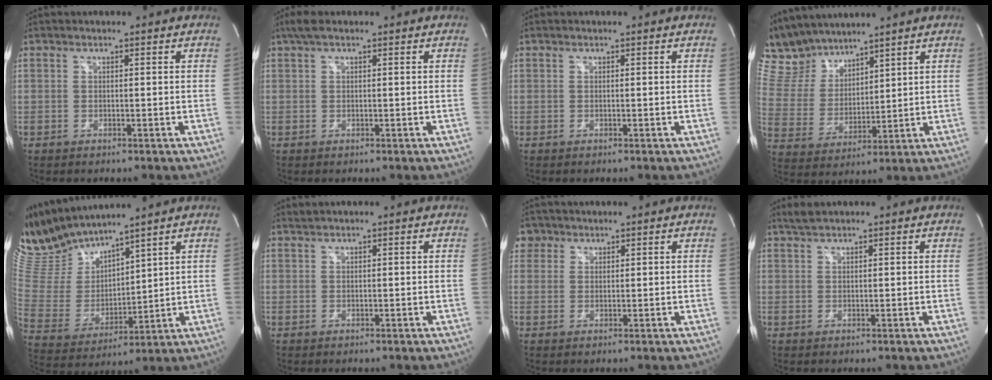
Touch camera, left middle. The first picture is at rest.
{"total": 2.7, "force": [1.8, 0.6, 1.9], "torque": [-0.045, 0.025, 0.036]}
{"total": 0.0}
{"total": 10.3, "force": [9.6, 3.2, 2.1], "torque": [-0.065, 0.018, 0.204]}
{"total": 12.0, "force": [11.5, 1.4, 3.5], "torque": [-0.091, 0.000, 0.247]}
{"total": 0.6, "force": [0.5, -0.2, 0.0], "torque": [-0.007, 0.004, 0.016]}
{"total": 3.1, "force": [1.7, 2.6, 0.1], "torque": [0.003, 0.012, 0.029]}
{"total": 1.8, "force": [1.6, 0.1, 0.7], "torque": [-0.020, 0.011, 0.036]}